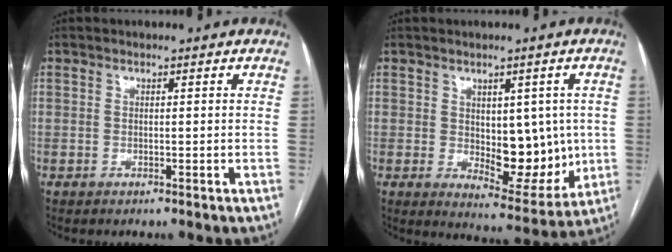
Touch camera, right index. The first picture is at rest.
{"total": 10.3, "force": [0.1, 5.4, 8.7], "torque": [-0.102, -0.004, 0.022]}